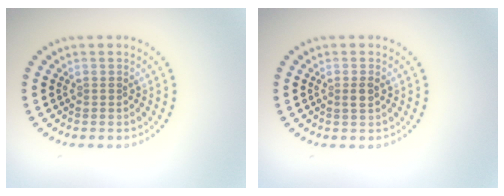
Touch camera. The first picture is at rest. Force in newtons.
{"total": 1.1, "press": 1.0, "slide": 0.4}